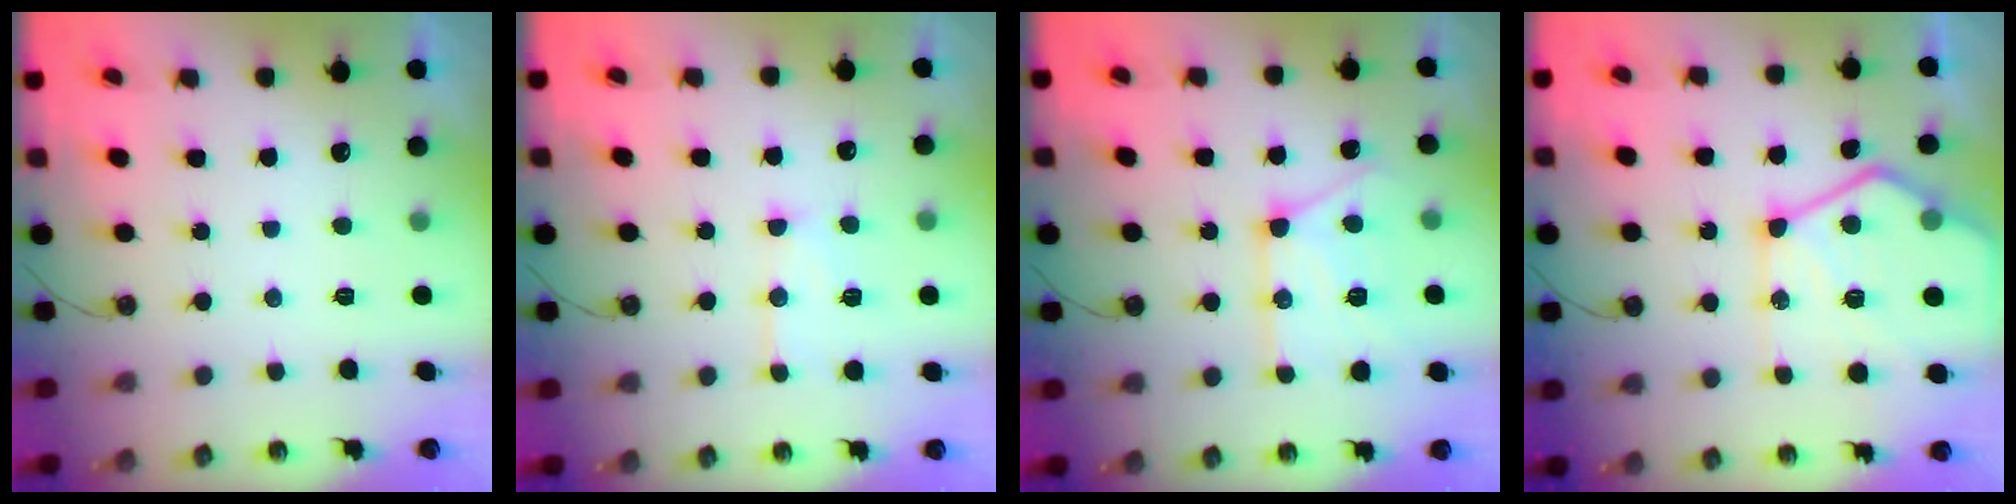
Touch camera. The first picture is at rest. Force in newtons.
{"total": 10.2, "press": 10.2, "slide": 0.9}
{"total": 14.4, "press": 14.4, "slide": 0.7}
{"total": 19.8, "press": 19.6, "slide": 2.4}